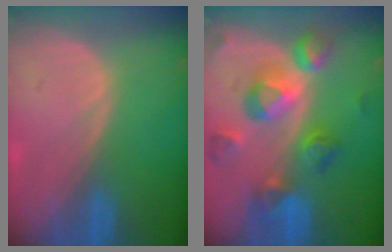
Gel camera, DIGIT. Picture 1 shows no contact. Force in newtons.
{"total": 10.5, "press": 9.4, "slide": 4.8}